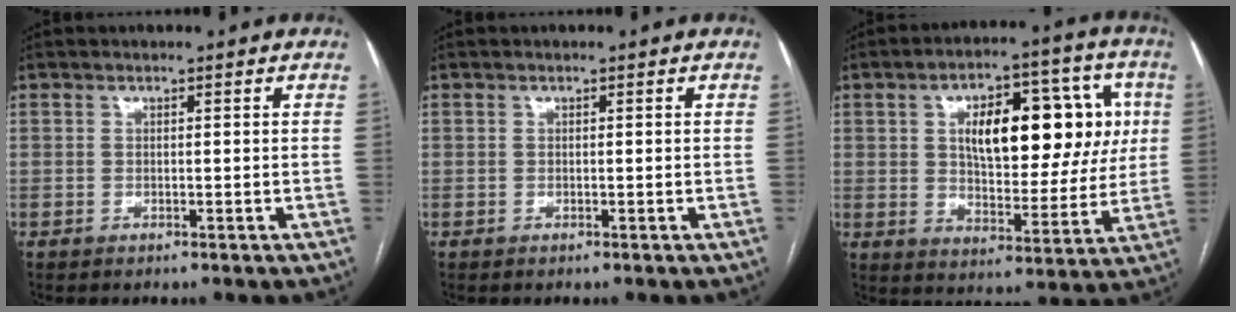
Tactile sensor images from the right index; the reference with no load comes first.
{"total": 0.0}
{"total": 18.6, "force": [4.3, 8.5, 16.0], "torque": [-0.227, 0.036, 0.068]}